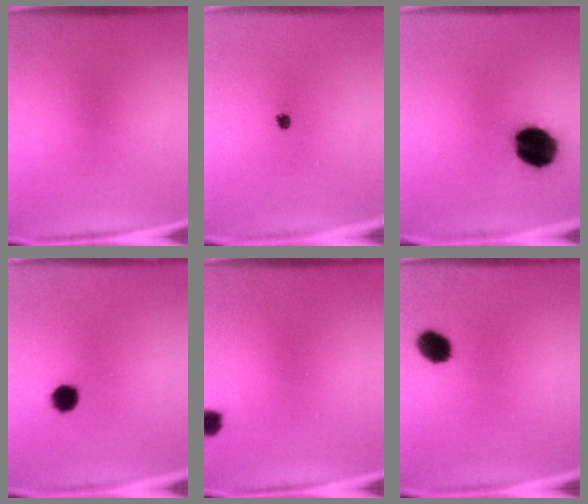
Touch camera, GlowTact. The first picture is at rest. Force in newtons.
{"total": 1.3}
{"total": 17.1}
{"total": 4.3}
{"total": 2.2}
{"total": 5.5}